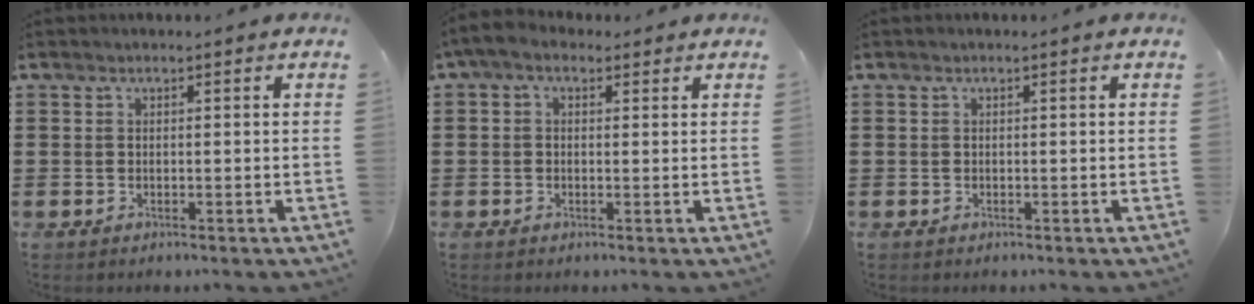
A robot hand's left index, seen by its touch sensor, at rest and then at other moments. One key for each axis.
{"total": 2.2, "fx": 0.5, "fy": 1.3, "fz": 1.7, "tx": -0.041, "ty": 0.005, "tz": 0.006}
{"total": 0.0}